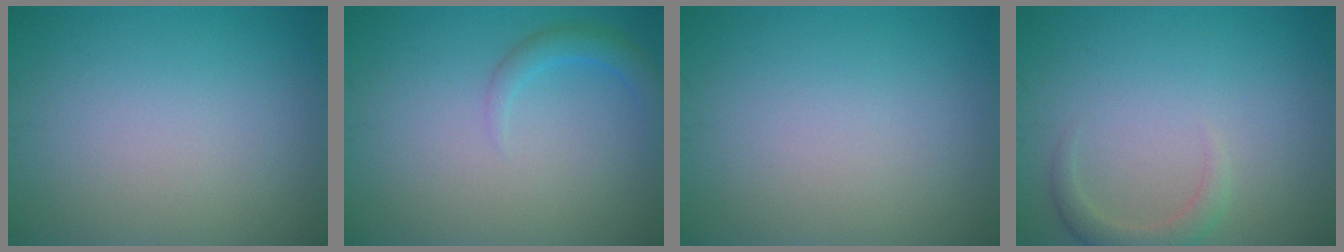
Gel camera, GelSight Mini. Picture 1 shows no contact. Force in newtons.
{"total": 1.8, "press": 1.8, "slide": 0.2}
{"total": 0.0}
{"total": 2.0, "press": 2.0, "slide": 0.3}